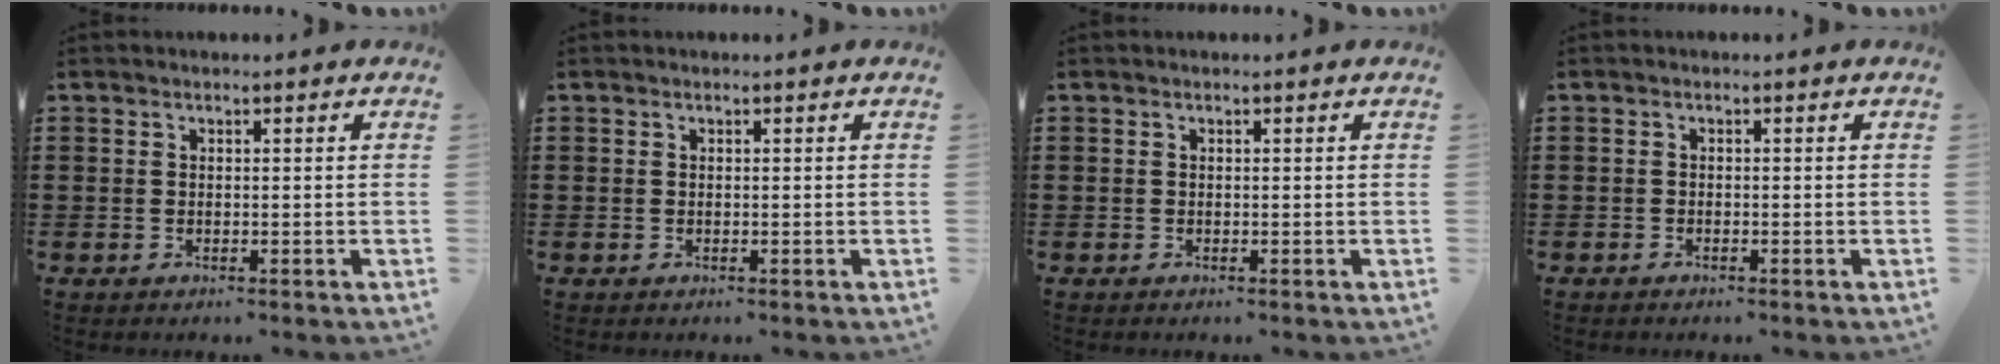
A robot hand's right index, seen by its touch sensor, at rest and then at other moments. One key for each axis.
{"total": 0.0}
{"total": 0.0}
{"total": 0.6, "fx": -0.5, "fy": 0.2, "fz": 0.1, "tx": -0.002, "ty": -0.001, "tz": -0.010}